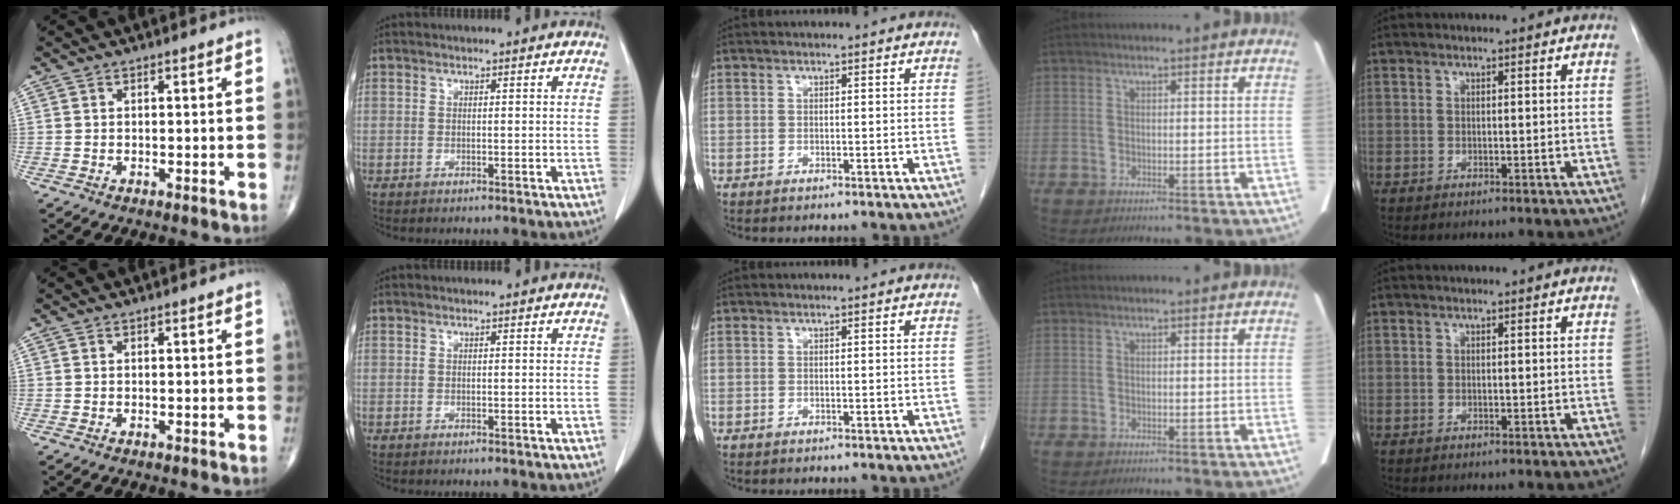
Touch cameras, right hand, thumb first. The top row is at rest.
{}